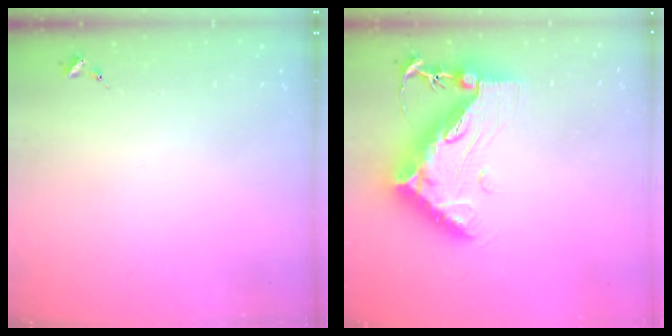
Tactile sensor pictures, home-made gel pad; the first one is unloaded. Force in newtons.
{"total": 19.1, "press": 19.1, "slide": 1.6}